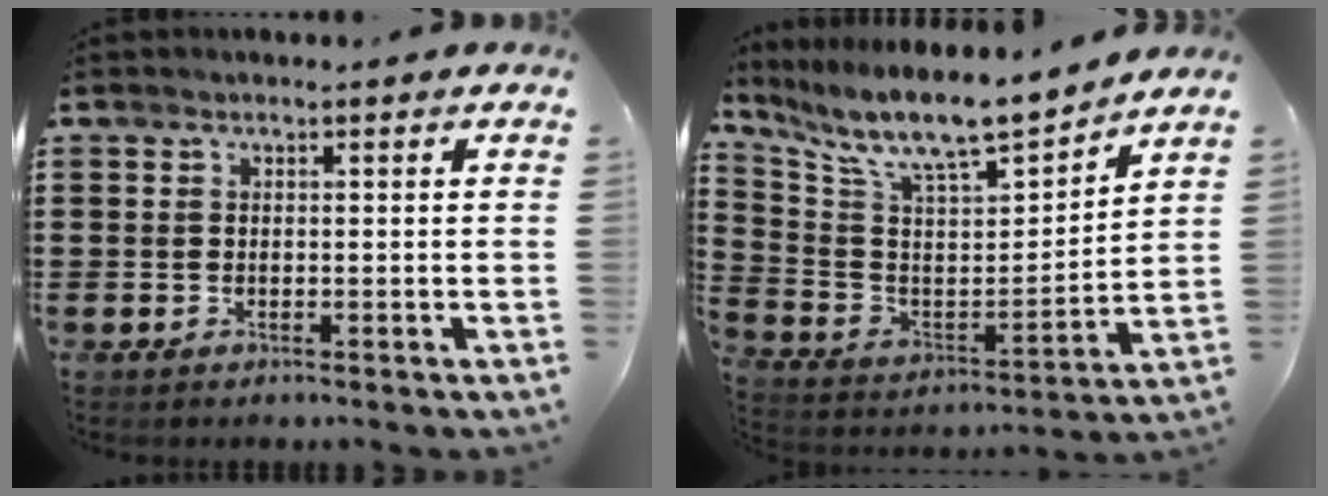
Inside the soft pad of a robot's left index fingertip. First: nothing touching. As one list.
[{"total": 9.9, "force": [8.6, 1.6, 4.7], "torque": [-0.122, -0.062, 0.141]}]